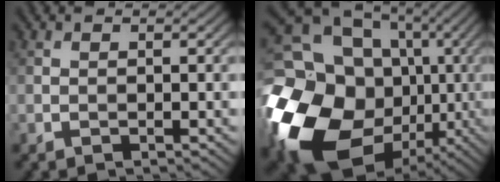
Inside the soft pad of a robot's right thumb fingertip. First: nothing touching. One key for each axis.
{"total": 23.9, "fx": -4.8, "fy": 19.1, "fz": 13.6, "tx": -0.314, "ty": -0.043, "tz": -0.108}